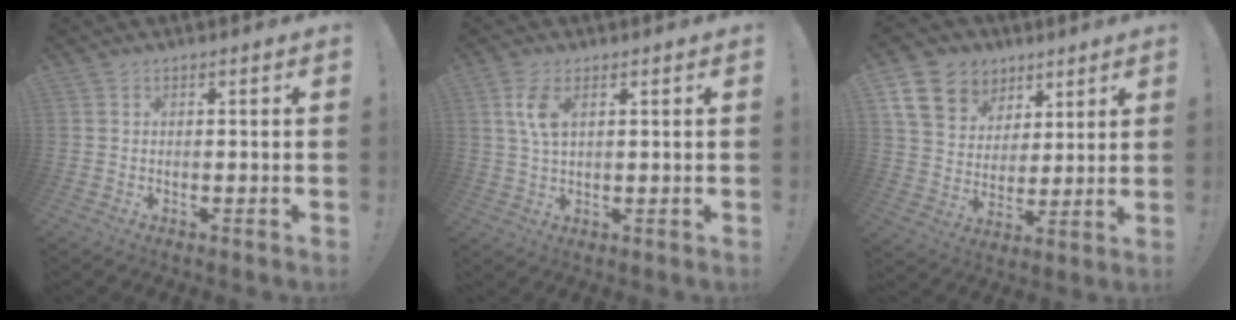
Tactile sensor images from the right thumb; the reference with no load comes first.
{"total": 5.9, "force": [1.9, 2.5, 5.0], "torque": [-0.094, -0.003, 0.031]}
{"total": 14.3, "force": [7.1, 11.1, 5.4], "torque": [-0.084, -0.035, 0.147]}